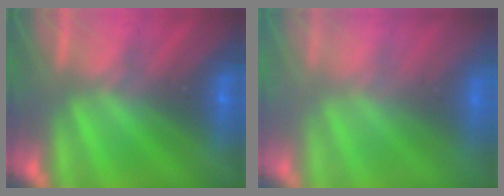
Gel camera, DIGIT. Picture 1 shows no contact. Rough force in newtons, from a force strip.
{"total": 6.0}